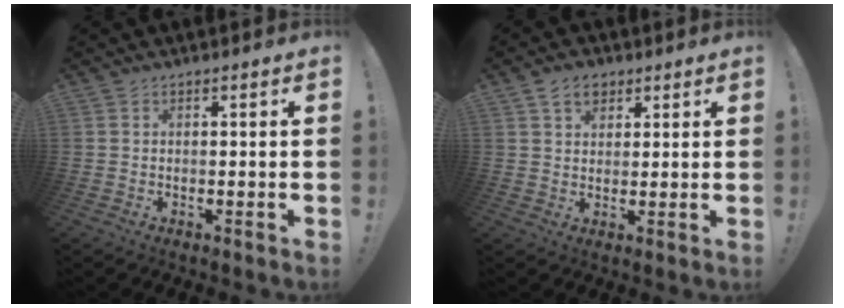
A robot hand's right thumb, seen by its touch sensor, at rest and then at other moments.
{"total": 6.2, "force": [3.4, 4.3, 2.7], "torque": [-0.038, -0.008, 0.063]}